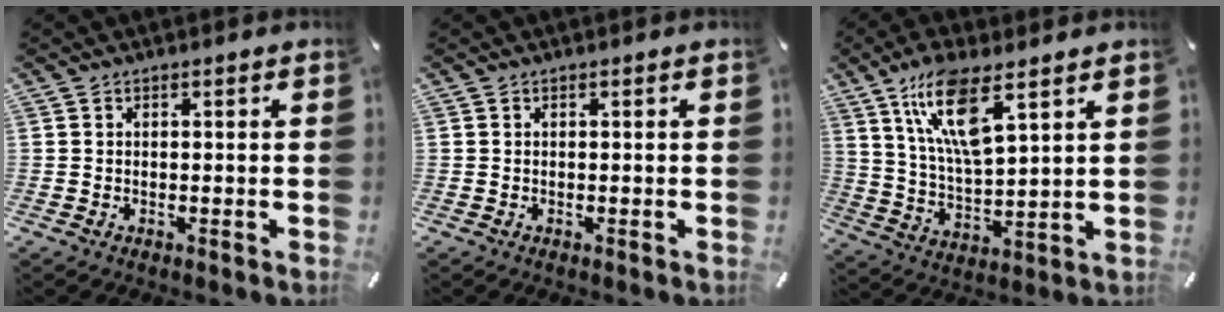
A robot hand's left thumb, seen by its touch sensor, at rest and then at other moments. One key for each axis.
{"total": 0.0}
{"total": 13.8, "fx": 8.3, "fy": 4.3, "fz": 10.2, "tx": -0.211, "ty": -0.022, "tz": 0.146}